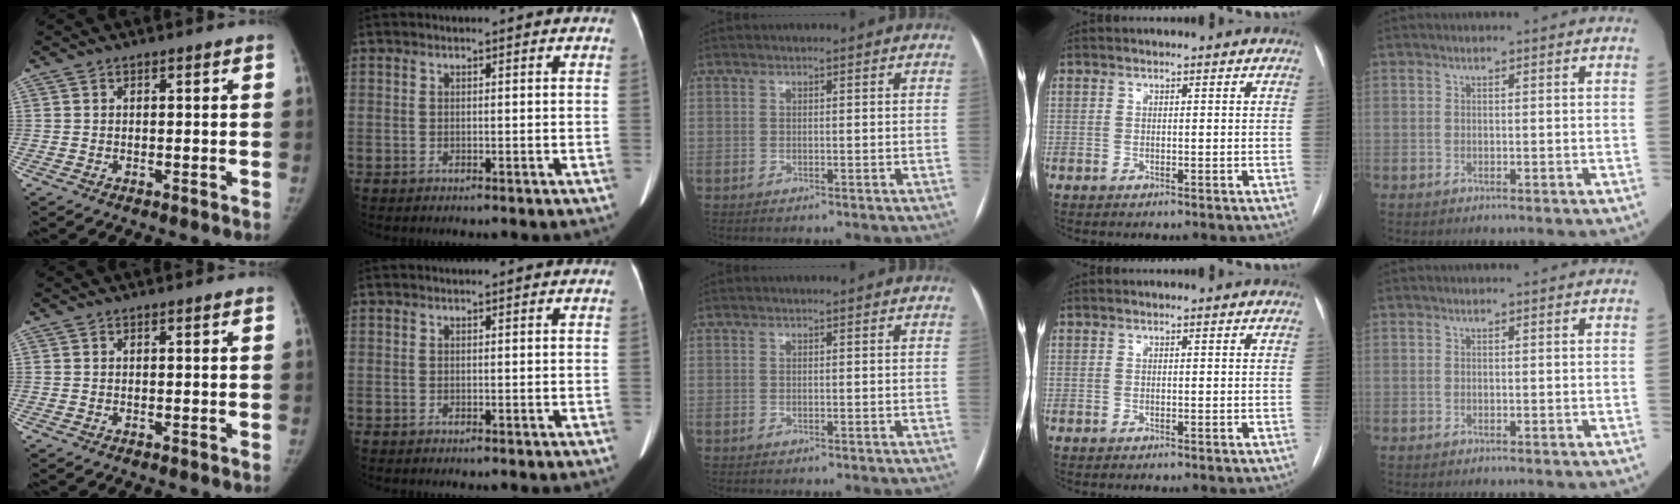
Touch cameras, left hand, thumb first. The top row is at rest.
{}